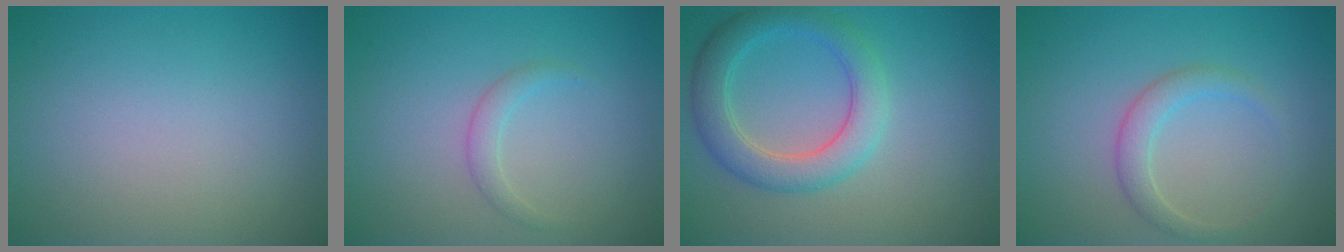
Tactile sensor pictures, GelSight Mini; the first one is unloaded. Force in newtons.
{"total": 1.2, "press": 1.2, "slide": 0.1}
{"total": 4.4, "press": 4.4, "slide": 0.2}
{"total": 2.1, "press": 2.1, "slide": 0.1}